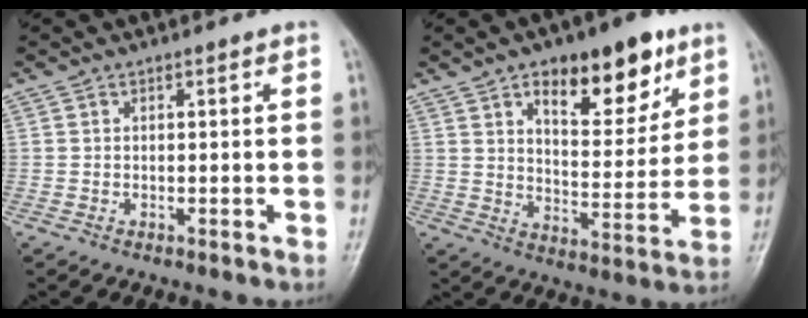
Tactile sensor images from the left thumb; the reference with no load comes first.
{"total": 16.1, "force": [9.0, 7.1, 11.2], "torque": [-0.114, -0.044, 0.136]}